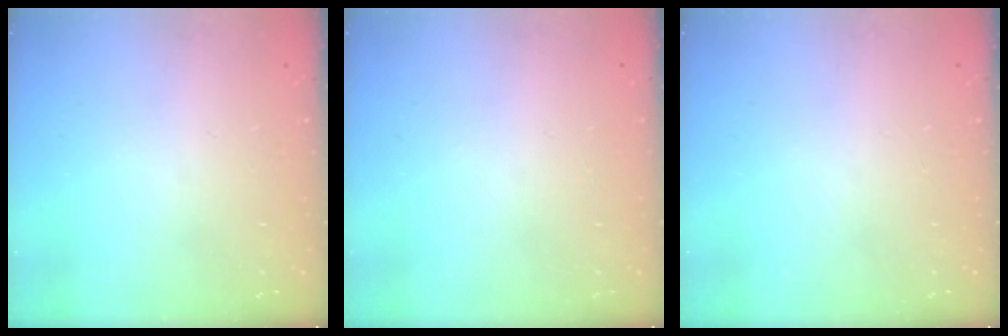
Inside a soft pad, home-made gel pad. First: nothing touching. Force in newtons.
{"total": 0.0}
{"total": 0.0}